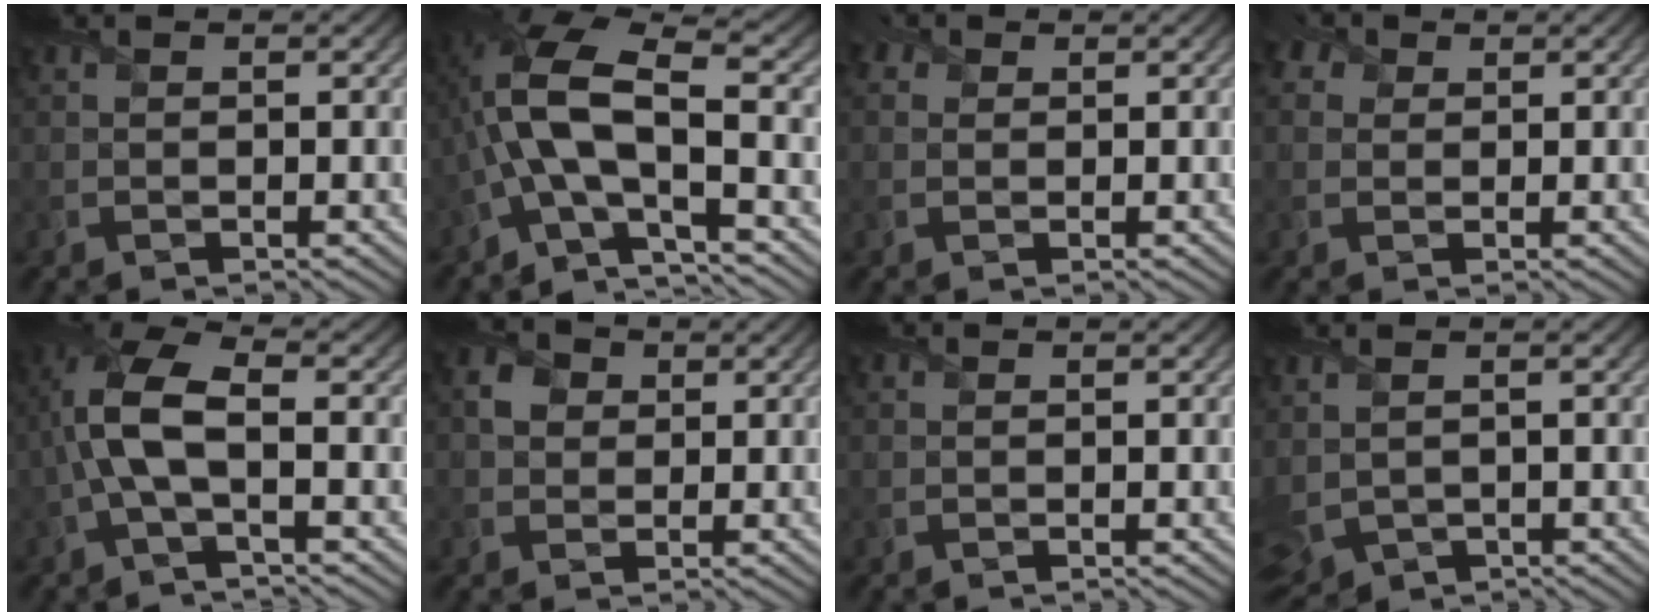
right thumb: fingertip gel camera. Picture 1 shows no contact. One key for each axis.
{"total": 12.1, "fx": -2.3, "fy": 4.5, "fz": 10.9, "tx": -0.248, "ty": 0.008, "tz": -0.057}
{"total": 1.8, "fx": 0.8, "fy": 1.5, "fz": 0.4, "tx": -0.015, "ty": 0.002, "tz": 0.007}
{"total": 3.3, "fx": 1.6, "fy": 2.6, "fz": 1.3, "tx": -0.040, "ty": 0.009, "tz": 0.016}
{"total": 7.6, "fx": -0.7, "fy": 2.9, "fz": 7.0, "tx": -0.166, "ty": 0.019, "tz": -0.022}
{"total": 2.9, "fx": 0.6, "fy": 2.5, "fz": 1.3, "tx": -0.032, "ty": 0.006, "tz": 0.005}
{"total": 0.0}
{"total": 4.6, "fx": -0.5, "fy": 3.1, "fz": 3.3, "tx": -0.102, "ty": -0.021, "tz": 0.006}